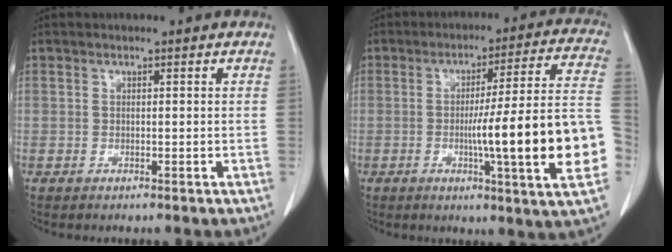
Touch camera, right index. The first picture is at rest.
{"total": 19.4, "force": [-4.0, -0.7, 19.0], "torque": [-0.206, 0.010, -0.057]}